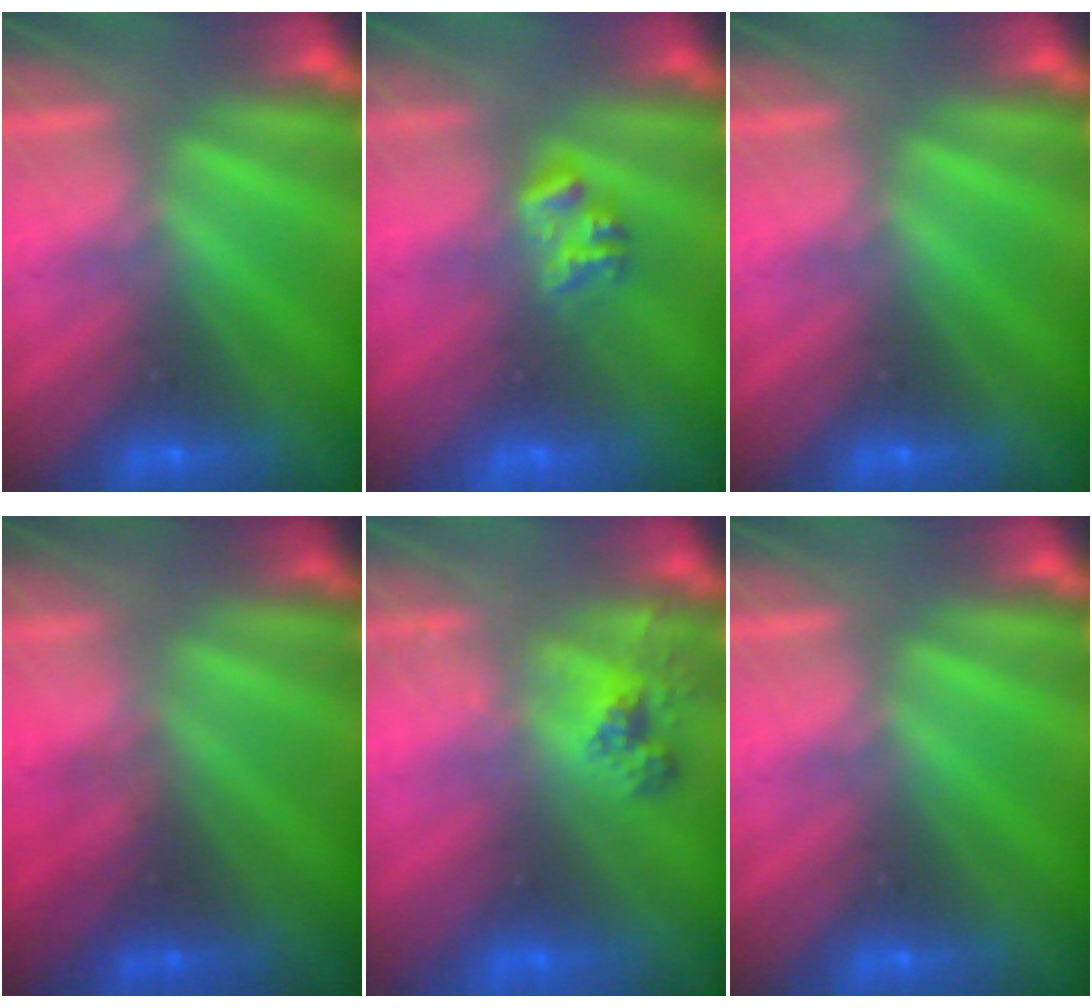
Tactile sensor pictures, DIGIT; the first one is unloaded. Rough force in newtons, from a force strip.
{"total": 2.3}
{"total": 0.0}
{"total": 2.2}
{"total": 2.6}
{"total": 0.0}